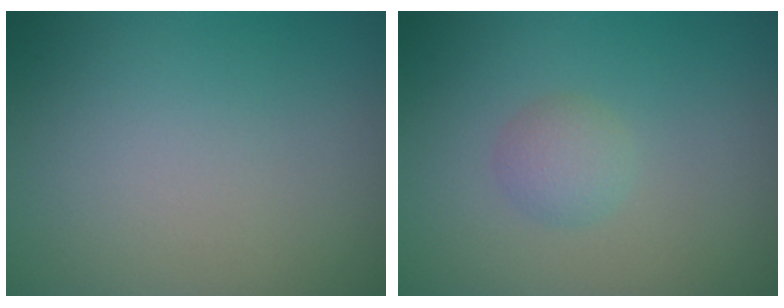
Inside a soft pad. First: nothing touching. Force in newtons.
{"total": 1.6, "press": 1.6, "slide": 0.1}